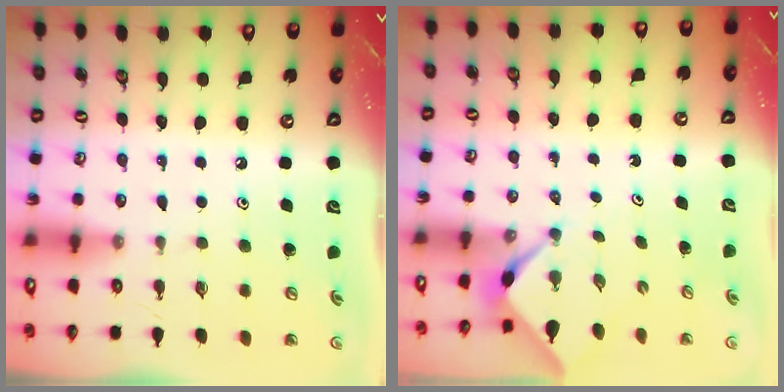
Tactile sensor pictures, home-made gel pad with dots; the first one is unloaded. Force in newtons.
{"total": 2.4, "press": 2.4, "slide": 0.1}